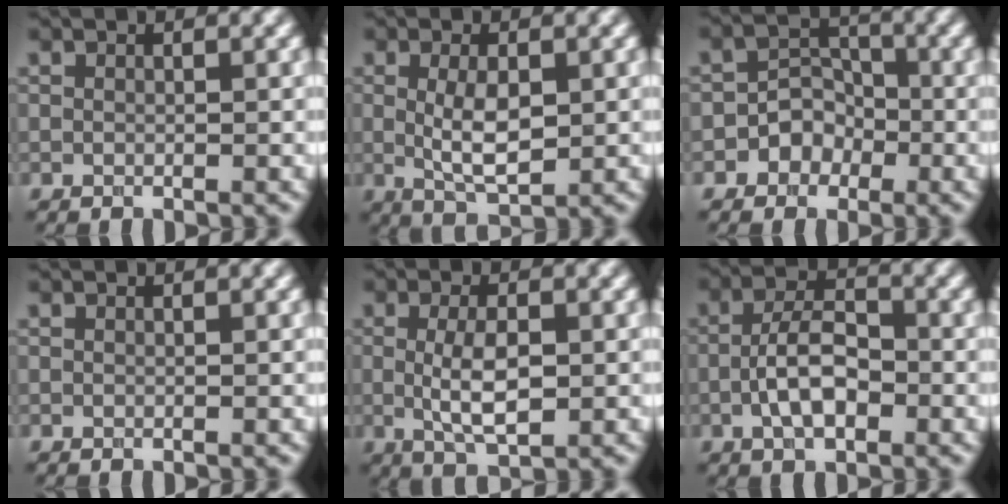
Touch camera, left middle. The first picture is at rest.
{"total": 3.9, "force": [0.2, 1.5, 3.6], "torque": [-0.073, -0.003, 0.008]}
{"total": 2.8, "force": [-1.3, 2.3, 0.9], "torque": [-0.002, 0.010, -0.023]}
{"total": 0.0}
{"total": 4.1, "force": [-0.1, 1.5, 3.9], "torque": [-0.080, -0.004, 0.000]}
{"total": 4.6, "force": [-1.1, 2.2, 3.9], "torque": [-0.077, 0.005, -0.026]}